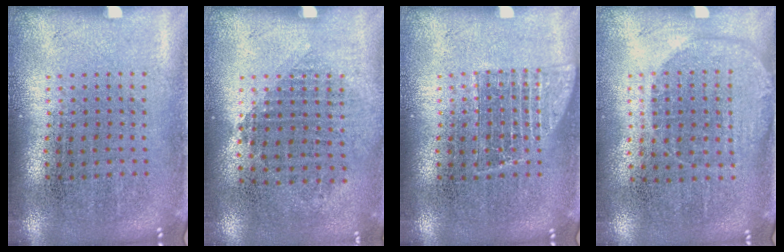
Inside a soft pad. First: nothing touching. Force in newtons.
{"total": 0.9, "press": 0.8, "slide": 0.4}
{"total": 1.8, "press": 1.7, "slide": 0.5}
{"total": 1.5, "press": 1.4, "slide": 0.8}